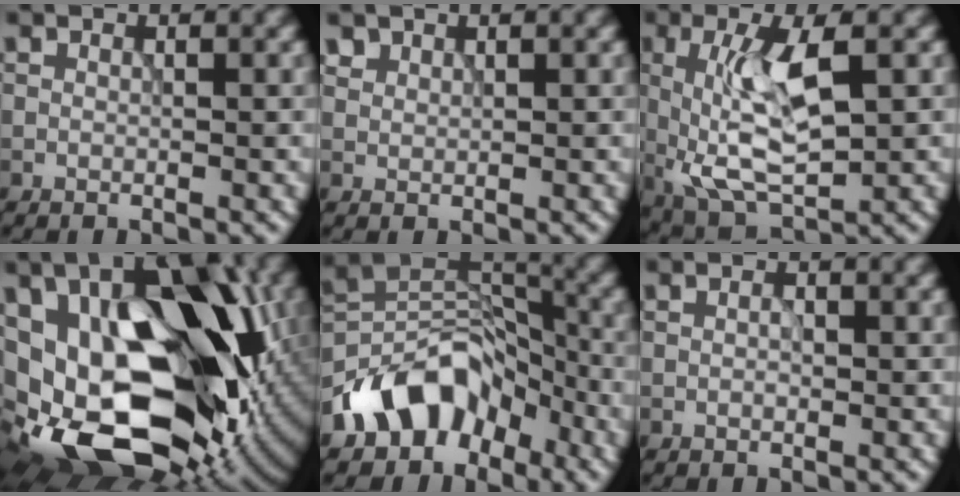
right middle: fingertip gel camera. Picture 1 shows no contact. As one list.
[{"total": 1.2, "force": [0.9, 0.7, 0.2], "torque": [-0.009, 0.000, 0.023]}, {"total": 7.6, "force": [0.2, 2.8, 7.0], "torque": [-0.140, -0.005, 0.004]}, {"total": 20.5, "force": [-2.0, 12.9, 15.8], "torque": [-0.262, -0.020, -0.005]}, {"total": 8.6, "force": [-5.4, 5.5, 3.8], "torque": [-0.042, 0.006, -0.109]}, {"total": 0.8, "force": [-0.3, 0.4, 0.6], "torque": [-0.011, 0.002, -0.007]}]